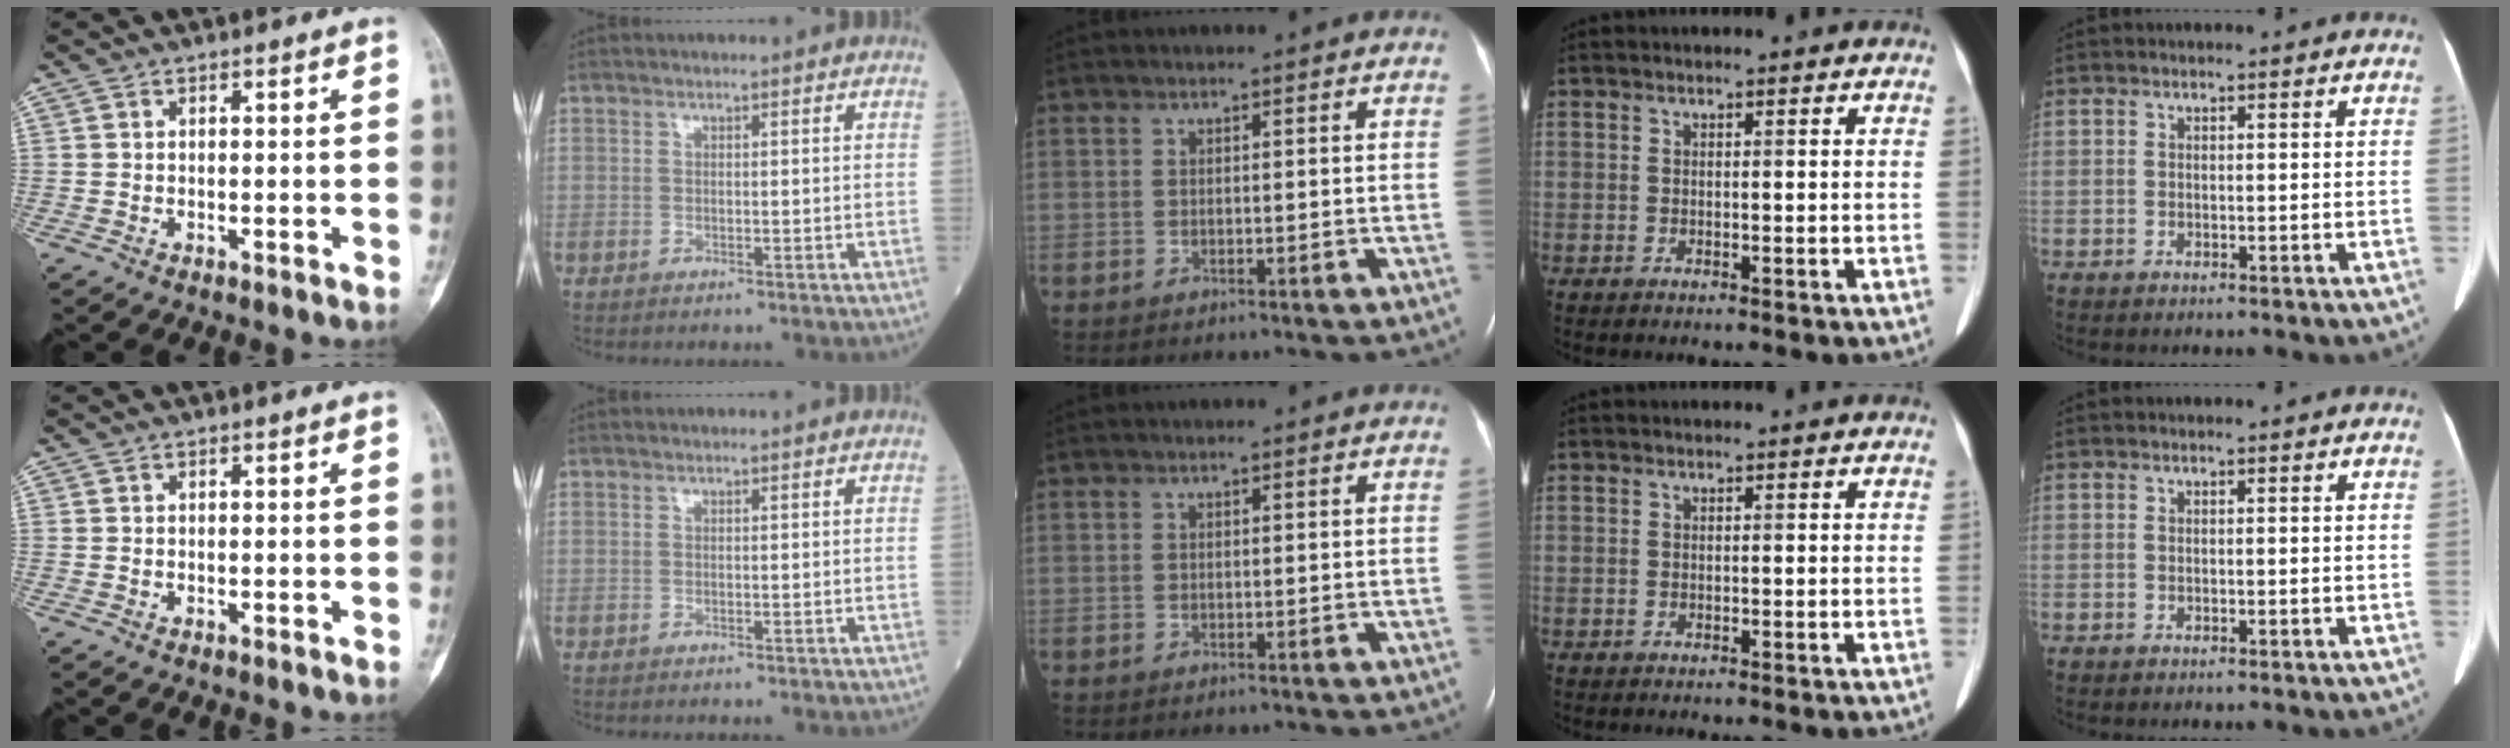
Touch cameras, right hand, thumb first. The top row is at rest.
{}